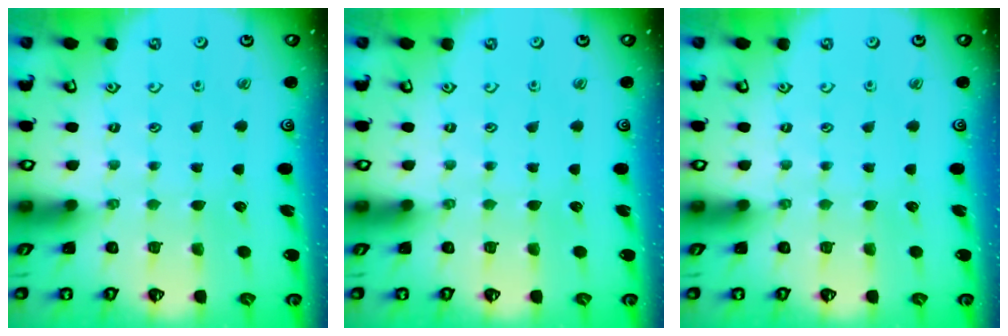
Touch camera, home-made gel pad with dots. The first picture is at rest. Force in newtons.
{"total": 0.0}
{"total": 0.0}